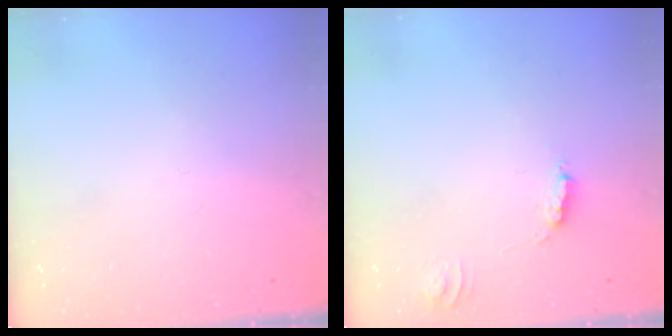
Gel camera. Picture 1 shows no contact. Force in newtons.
{"total": 3.4, "press": 3.4, "slide": 0.2}